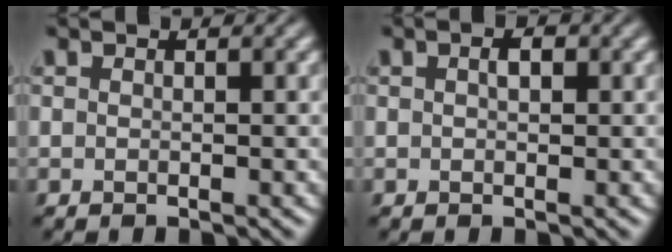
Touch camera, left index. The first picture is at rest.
{"total": 1.1, "force": [0.3, 0.6, 1.0], "torque": [-0.015, 0.003, 0.004]}